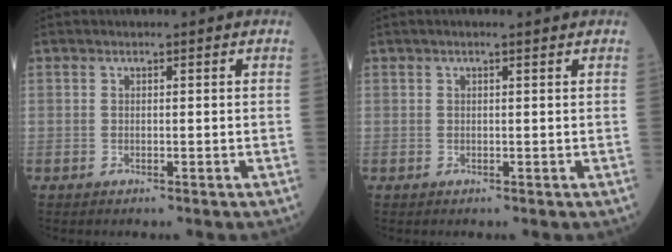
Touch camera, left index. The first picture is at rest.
{"total": 1.3, "force": [1.0, -0.1, 0.8], "torque": [-0.014, 0.010, 0.016]}